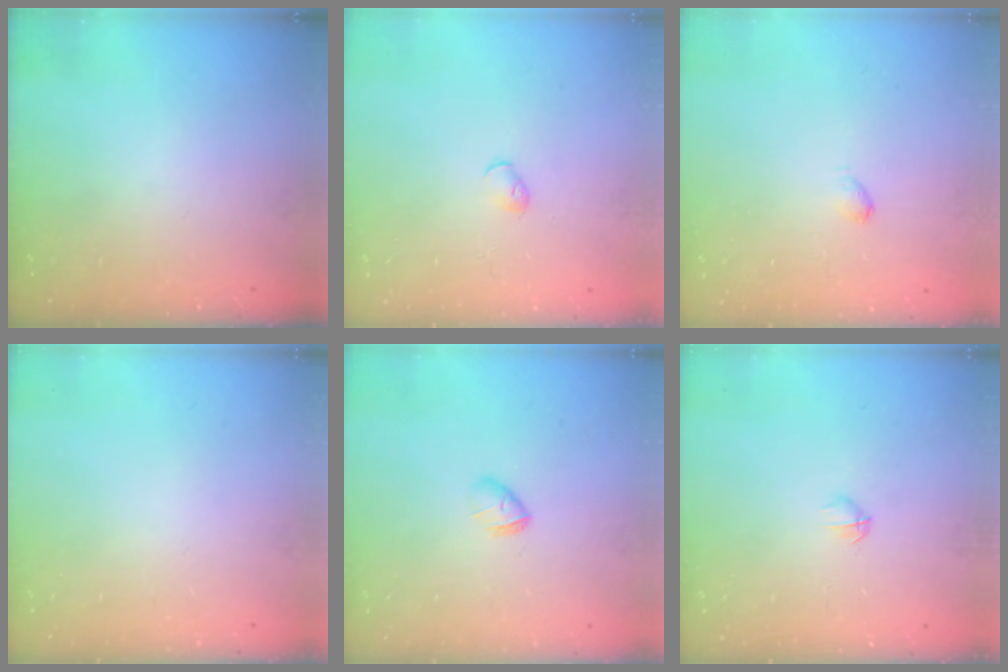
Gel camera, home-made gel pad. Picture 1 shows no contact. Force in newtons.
{"total": 2.9, "press": 2.9, "slide": 0.7}
{"total": 2.9, "press": 2.9, "slide": 0.5}
{"total": 0.0}
{"total": 4.0, "press": 3.9, "slide": 1.0}
{"total": 2.8, "press": 2.7, "slide": 0.9}